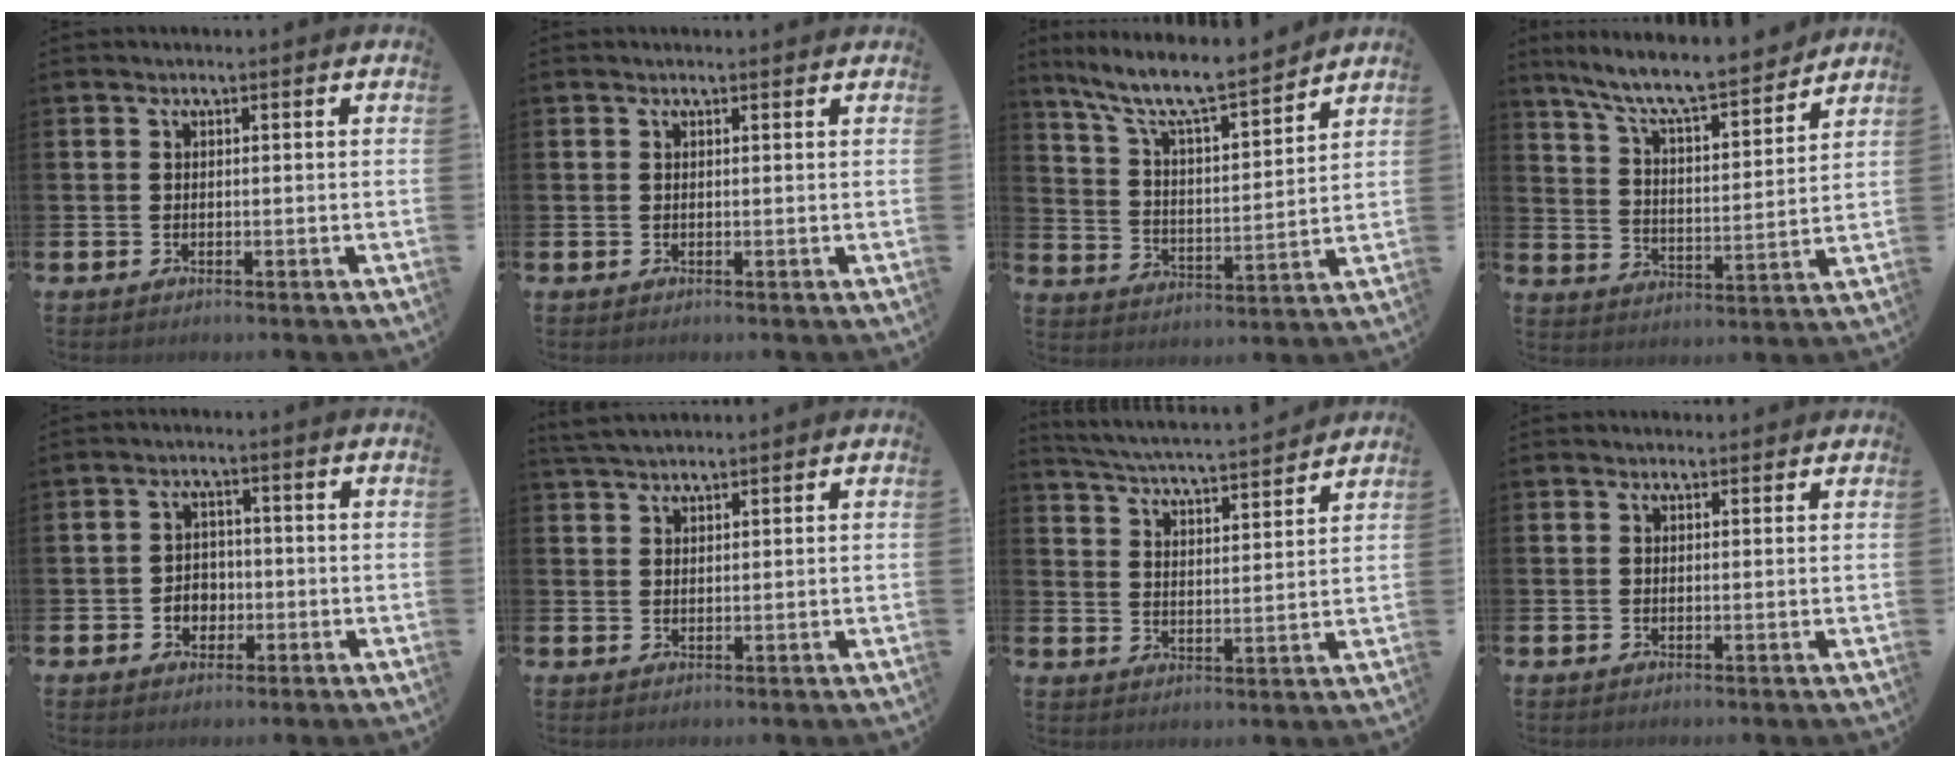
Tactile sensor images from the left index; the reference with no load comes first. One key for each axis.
{"total": 0.0}
{"total": 9.0, "fx": 8.0, "fy": 1.1, "fz": 4.0, "tx": -0.105, "ty": -0.058, "tz": 0.134}
{"total": 9.0, "fx": 8.2, "fy": 1.0, "fz": 3.6, "tx": -0.098, "ty": -0.062, "tz": 0.139}
{"total": 2.9, "fx": -0.9, "fy": 2.6, "fz": 1.1, "tx": -0.015, "ty": 0.002, "tz": -0.025}
{"total": 3.2, "fx": 3.0, "fy": 0.7, "fz": 0.9, "tx": -0.019, "ty": -0.006, "tz": 0.056}
{"total": 4.8, "fx": 4.7, "fy": 0.0, "fz": 1.0, "tx": -0.040, "ty": -0.042, "tz": 0.078}
{"total": 0.9, "fx": 0.8, "fy": 0.4, "fz": 0.1, "tx": 0.009, "ty": 0.000, "tz": 0.011}